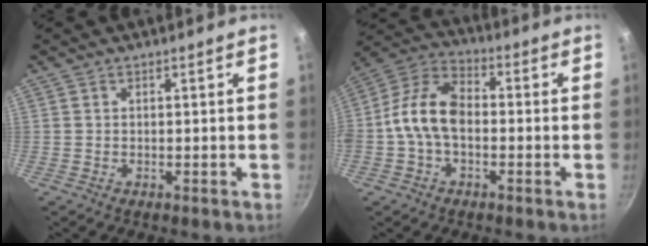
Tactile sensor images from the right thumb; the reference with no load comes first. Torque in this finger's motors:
{"motor_torque": [2.28, 2.33, 1.47, -1.30, 0.86]}